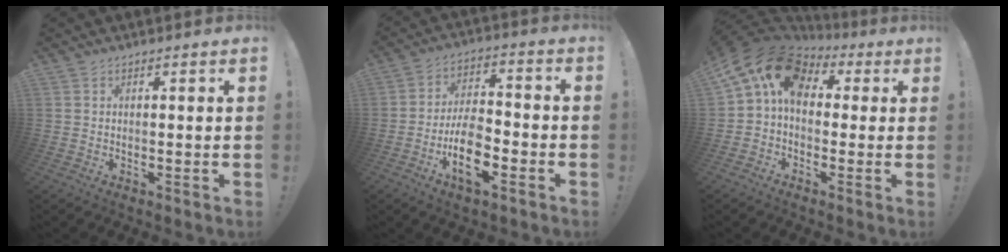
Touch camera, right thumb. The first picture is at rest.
{"total": 13.4, "force": [-6.1, 6.6, 10.0], "torque": [-0.196, 0.030, -0.105]}
{"total": 14.6, "force": [3.9, 9.8, 10.0], "torque": [-0.161, -0.005, 0.073]}